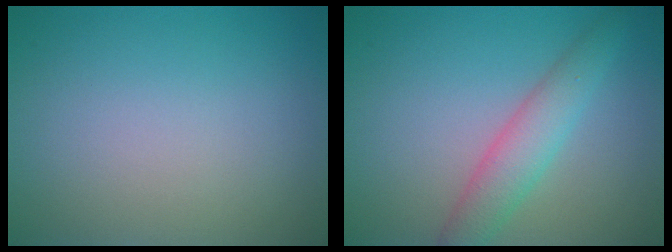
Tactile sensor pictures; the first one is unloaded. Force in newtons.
{"total": 3.5, "press": 3.5, "slide": 0.1}